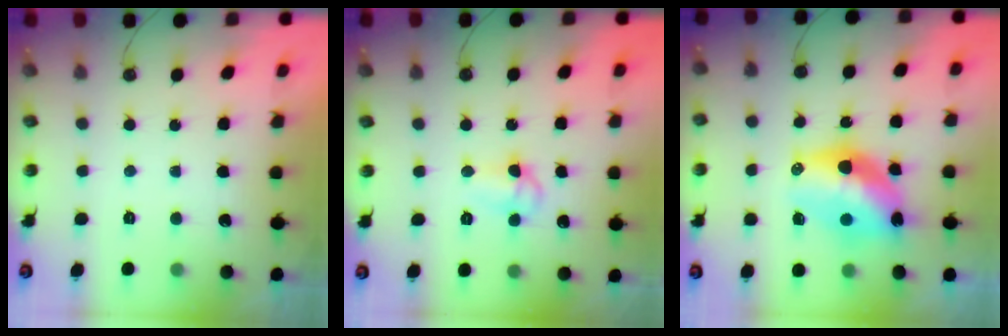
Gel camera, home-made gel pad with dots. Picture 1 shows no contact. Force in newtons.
{"total": 6.4, "press": 6.4, "slide": 0.8}
{"total": 13.8, "press": 13.7, "slide": 1.5}